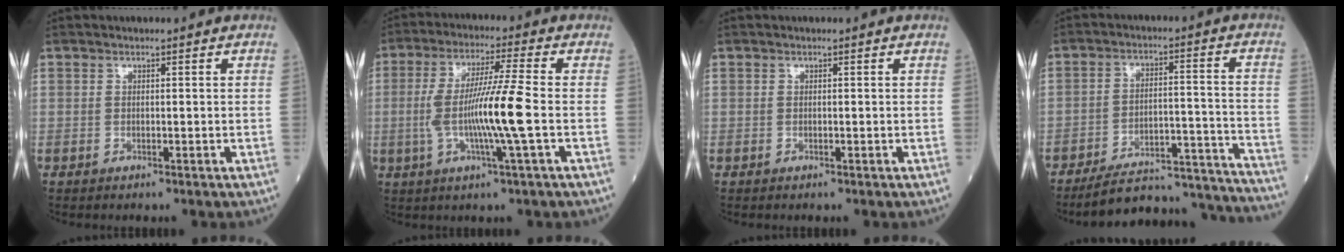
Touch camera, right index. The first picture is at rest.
{"total": 10.5, "force": [-1.4, -1.0, 10.4], "torque": [-0.201, -0.003, -0.026]}
{"total": 0.0}
{"total": 21.2, "force": [-20.5, 1.3, 5.1], "torque": [-0.040, 0.018, -0.279]}